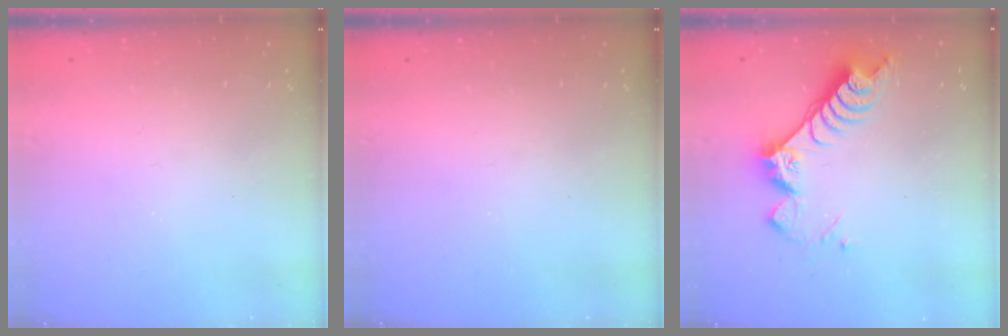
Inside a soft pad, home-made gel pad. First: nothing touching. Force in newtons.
{"total": 0.0}
{"total": 10.1, "press": 10.0, "slide": 1.0}